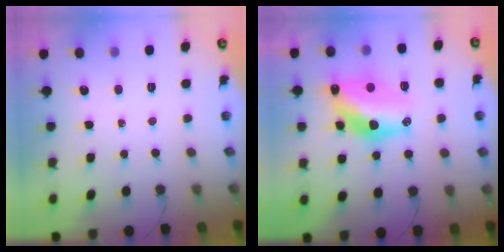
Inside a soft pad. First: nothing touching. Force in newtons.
{"total": 15.9, "press": 15.5, "slide": 3.3}